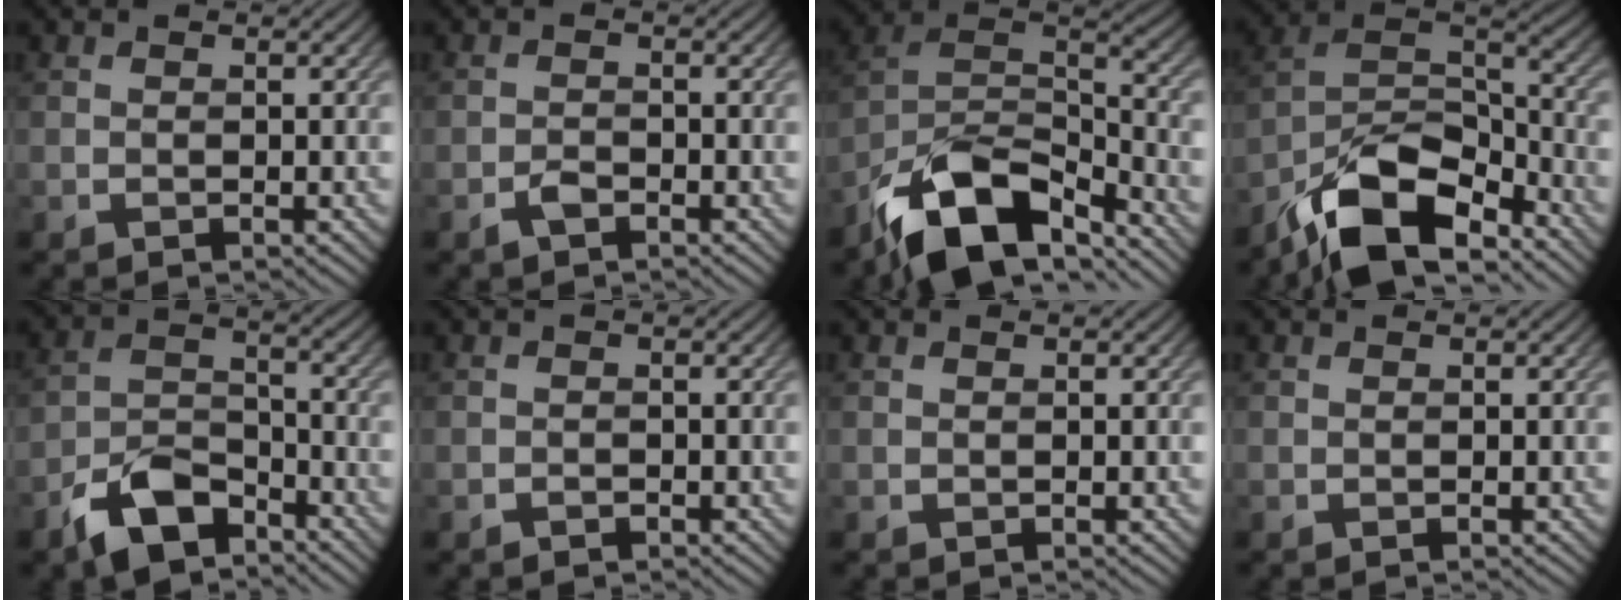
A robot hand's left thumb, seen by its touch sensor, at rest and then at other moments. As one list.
[{"total": 1.6, "force": [-1.1, 0.8, 0.8], "torque": [-0.014, 0.002, -0.024]}, {"total": 13.7, "force": [-9.4, 5.9, 8.0], "torque": [-0.159, -0.015, -0.182]}, {"total": 13.5, "force": [-9.8, 5.2, 7.8], "torque": [-0.150, -0.014, -0.190]}, {"total": 8.3, "force": [-5.8, 4.0, 4.4], "torque": [-0.083, -0.002, -0.127]}, {"total": 0.7, "force": [-0.6, 0.3, 0.2], "torque": [-0.001, 0.001, -0.010]}, {"total": 0.0}, {"total": 0.0}]